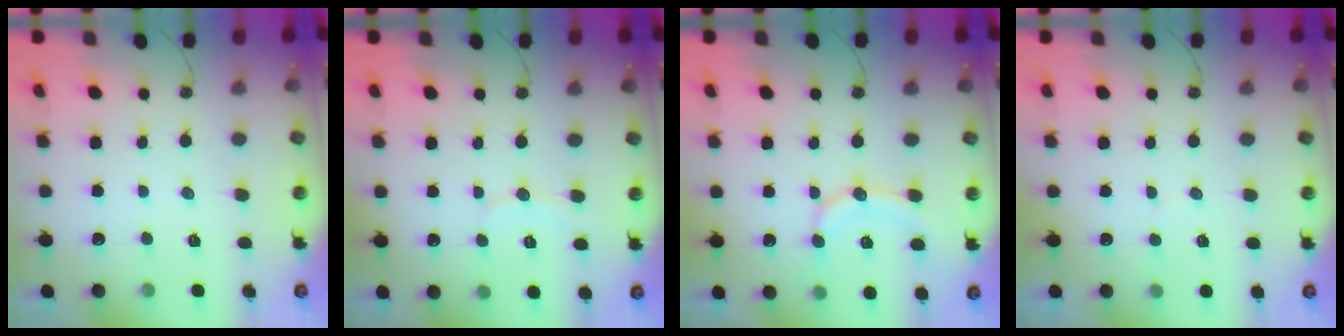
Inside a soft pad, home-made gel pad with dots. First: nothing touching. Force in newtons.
{"total": 4.5, "press": 4.5, "slide": 0.5}
{"total": 12.5, "press": 12.1, "slide": 3.3}
{"total": 2.7, "press": 2.6, "slide": 0.2}